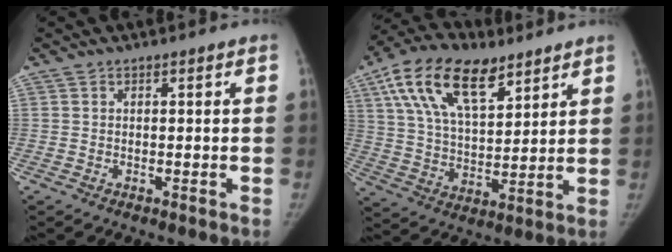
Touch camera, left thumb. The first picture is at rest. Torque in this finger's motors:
{"motor_torque": [0.18, 0.51, 1.30, -1.47, 0.19]}